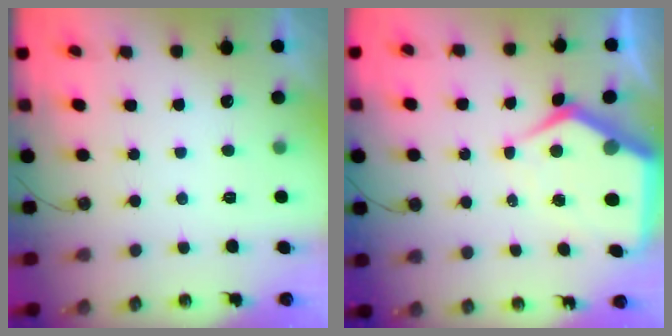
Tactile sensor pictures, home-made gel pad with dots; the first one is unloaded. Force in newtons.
{"total": 12.0, "press": 12.0, "slide": 1.1}